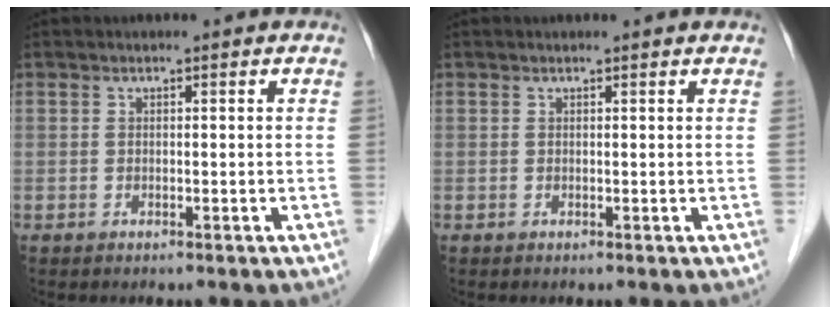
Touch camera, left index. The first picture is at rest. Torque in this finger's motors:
{"motor_torque": [-0.02, 0.07, -0.13, -0.01]}